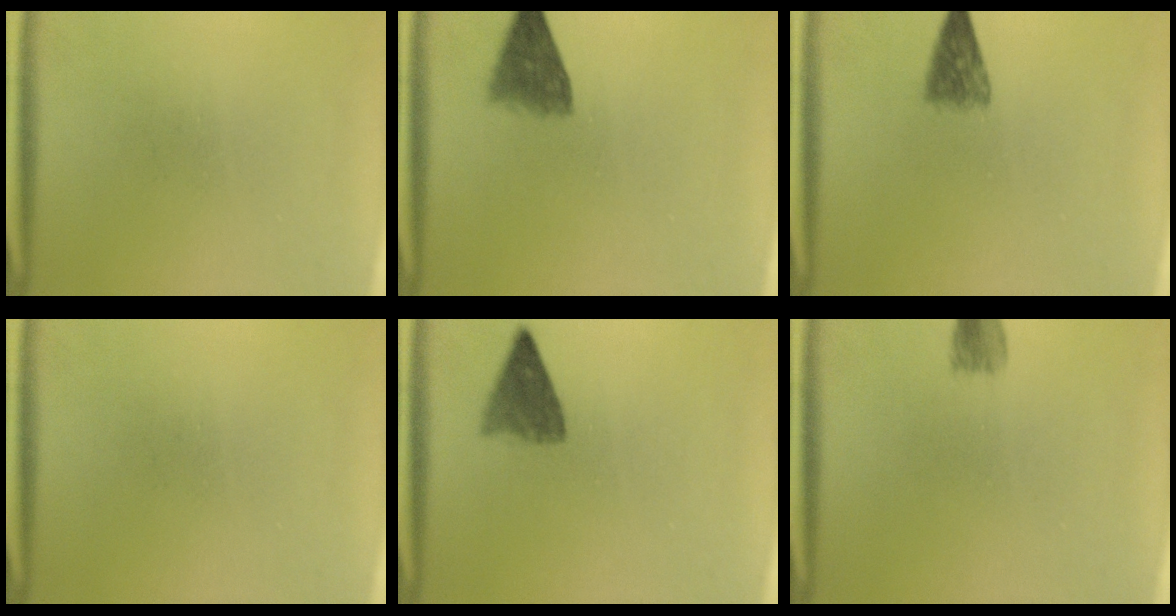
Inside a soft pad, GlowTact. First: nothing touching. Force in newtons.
{"total": 4.9}
{"total": 3.5}
{"total": 0.0}
{"total": 4.2}
{"total": 2.5}